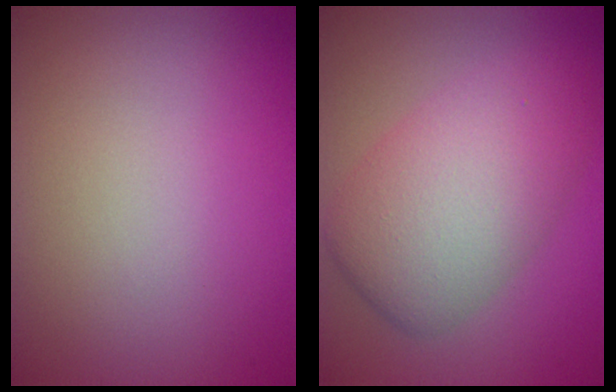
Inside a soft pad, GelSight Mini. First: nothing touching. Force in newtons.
{"total": 7.3, "press": 7.3, "slide": 0.4}